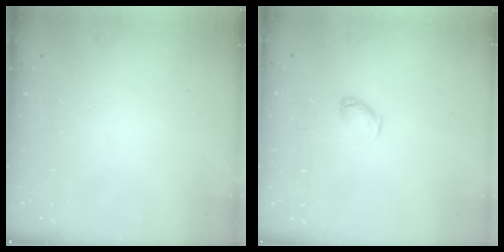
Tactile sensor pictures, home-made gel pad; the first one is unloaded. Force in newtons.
{"total": 3.5, "press": 3.4, "slide": 0.6}